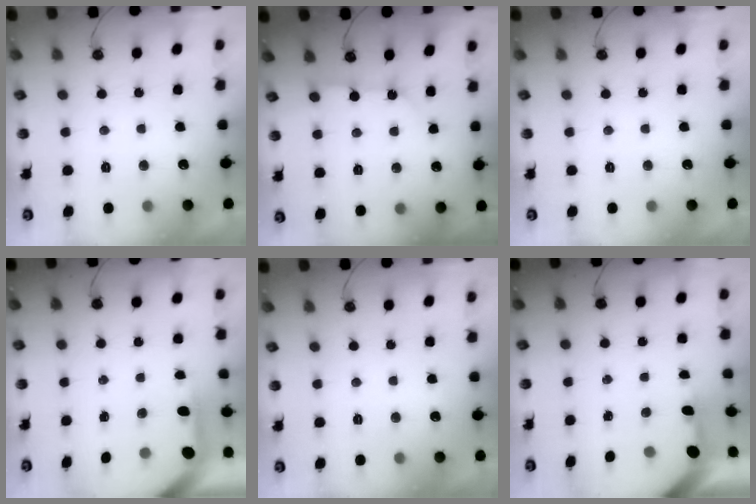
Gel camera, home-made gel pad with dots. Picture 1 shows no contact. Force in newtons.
{"total": 3.2, "press": 3.2, "slide": 0.5}
{"total": 0.0}
{"total": 3.7, "press": 3.7, "slide": 0.4}
{"total": 0.0}
{"total": 3.4, "press": 3.3, "slide": 0.4}